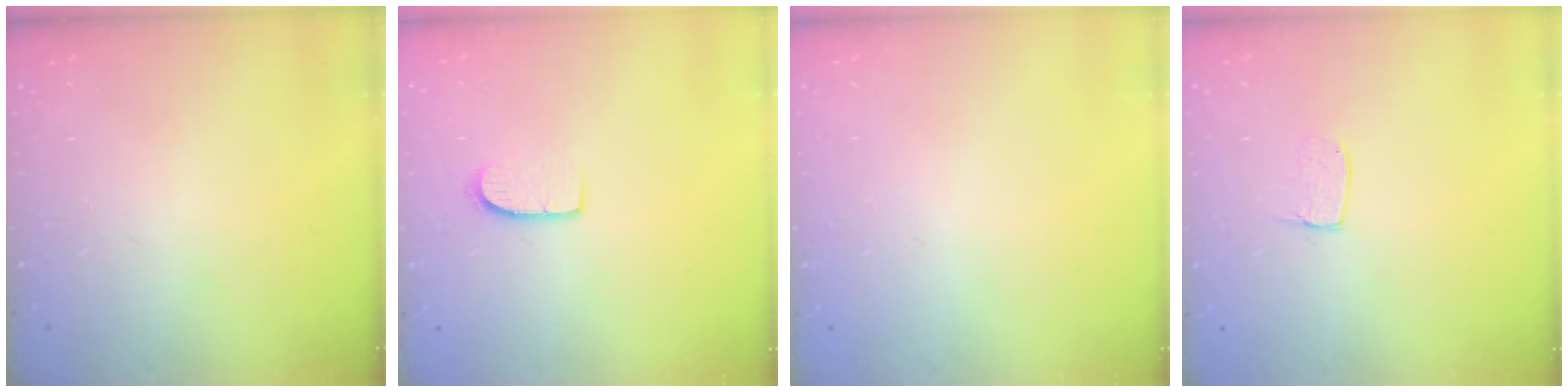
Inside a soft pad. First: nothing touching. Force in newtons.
{"total": 6.6, "press": 6.6, "slide": 0.5}
{"total": 0.0}
{"total": 4.4, "press": 4.4, "slide": 0.3}